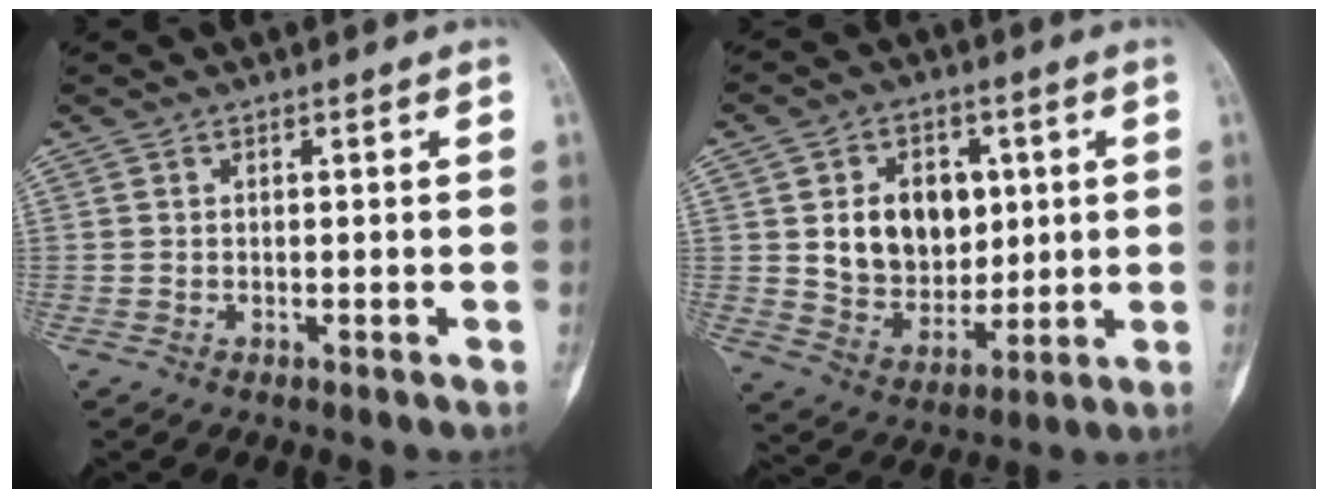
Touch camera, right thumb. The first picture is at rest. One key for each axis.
{"total": 13.8, "fx": 2.6, "fy": 10.5, "fz": 8.6, "tx": -0.086, "ty": -0.015, "tz": 0.058}